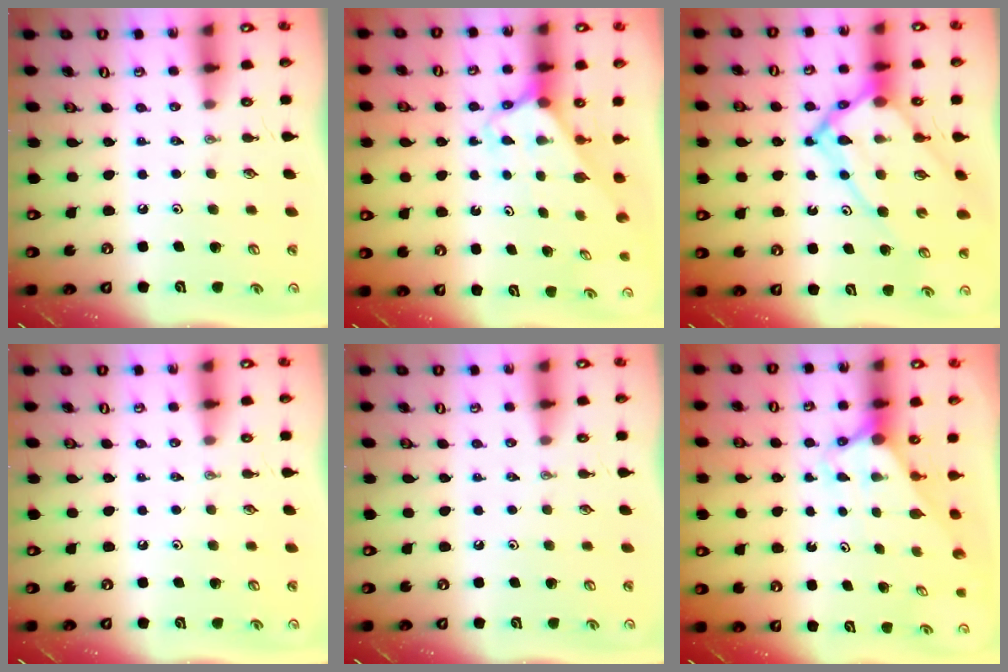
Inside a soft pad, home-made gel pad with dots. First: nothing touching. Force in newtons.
{"total": 2.7, "press": 2.7, "slide": 0.1}
{"total": 15.4, "press": 15.3, "slide": 1.5}
{"total": 0.0}
{"total": 0.0}
{"total": 2.9, "press": 2.9, "slide": 0.0}